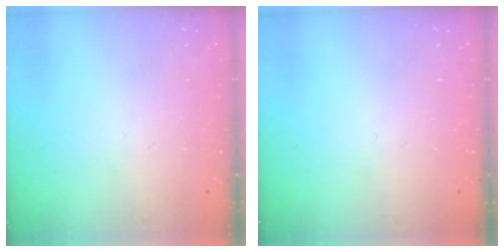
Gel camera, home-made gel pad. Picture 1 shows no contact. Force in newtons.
{"total": 0.0}